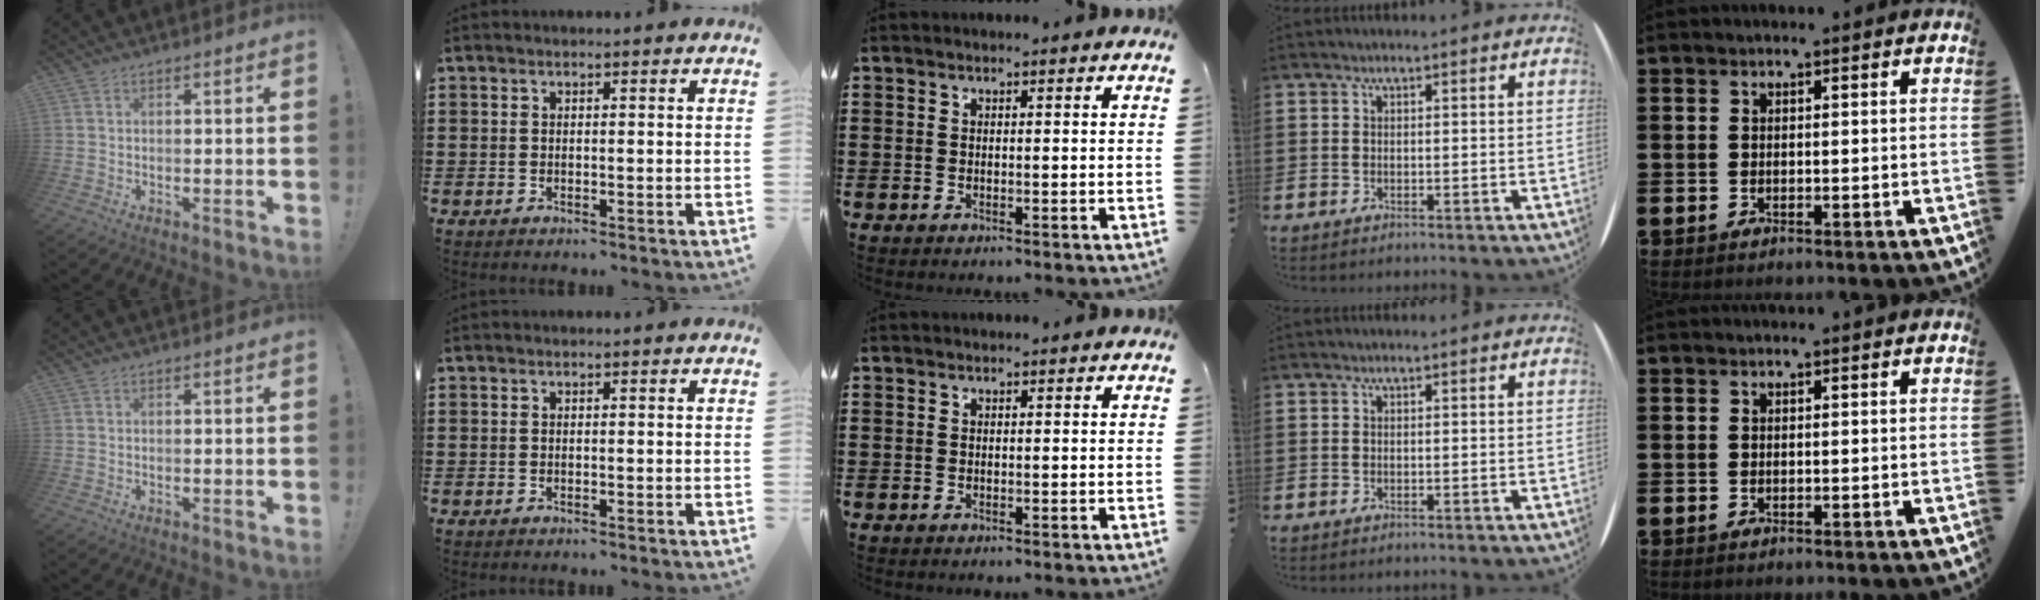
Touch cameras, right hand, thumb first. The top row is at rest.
{}